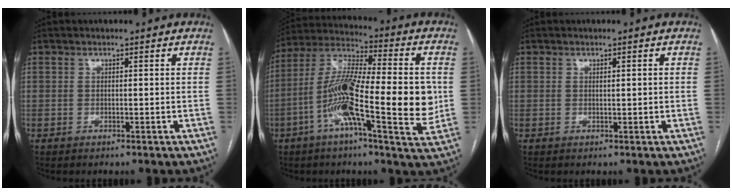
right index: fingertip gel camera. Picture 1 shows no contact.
{"total": 19.3, "force": [-3.1, 3.6, 18.7], "torque": [-0.330, 0.006, -0.058]}
{"total": 0.7, "force": [0.2, 0.1, 0.7], "torque": [-0.013, 0.001, 0.004]}